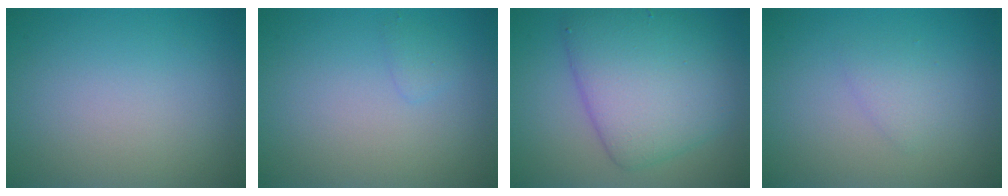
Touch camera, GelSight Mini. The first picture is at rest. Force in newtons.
{"total": 0.8, "press": 0.8, "slide": 0.1}
{"total": 7.6, "press": 7.6, "slide": 0.2}
{"total": 1.3, "press": 1.3, "slide": 0.1}